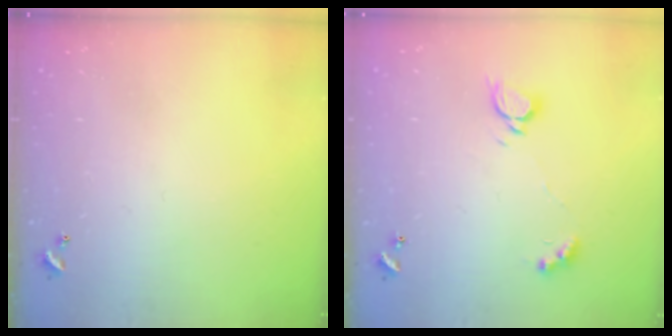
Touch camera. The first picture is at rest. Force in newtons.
{"total": 2.9, "press": 2.9, "slide": 0.3}